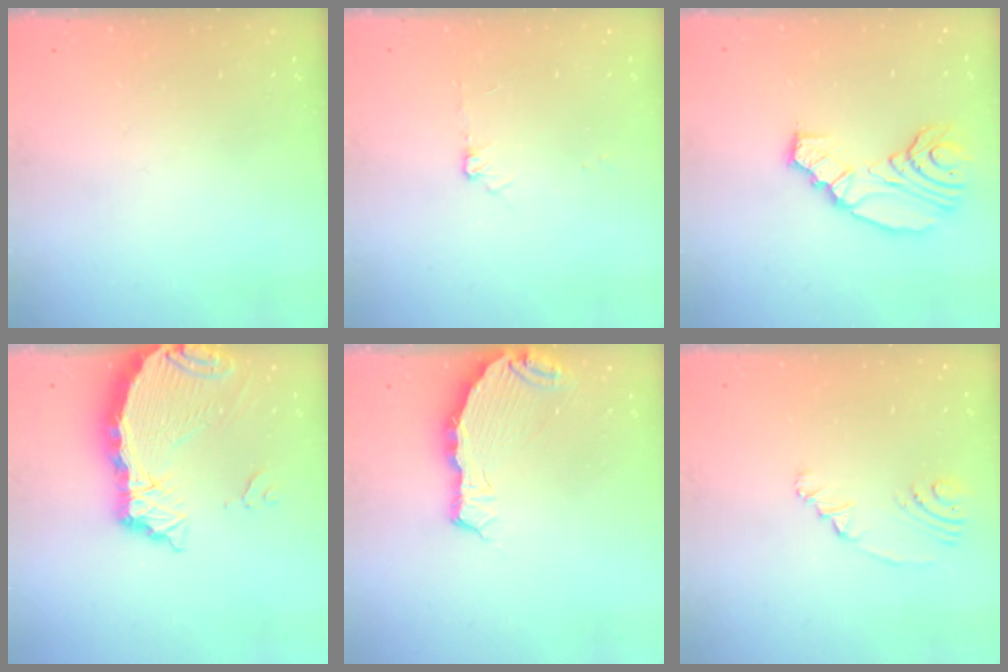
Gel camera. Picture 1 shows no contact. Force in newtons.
{"total": 4.4, "press": 4.4, "slide": 0.4}
{"total": 13.9, "press": 13.2, "slide": 4.4}
{"total": 8.0, "press": 7.9, "slide": 0.8}
{"total": 6.7, "press": 6.0, "slide": 2.9}
{"total": 5.6, "press": 2.8, "slide": 4.9}